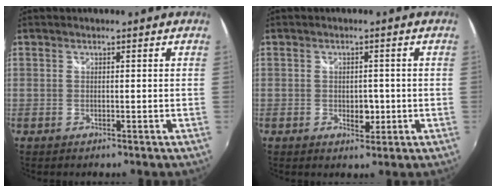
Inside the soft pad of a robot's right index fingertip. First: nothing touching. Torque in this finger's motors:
{"motor_torque": [-0.01, 1.12, 0.05, 0.02]}